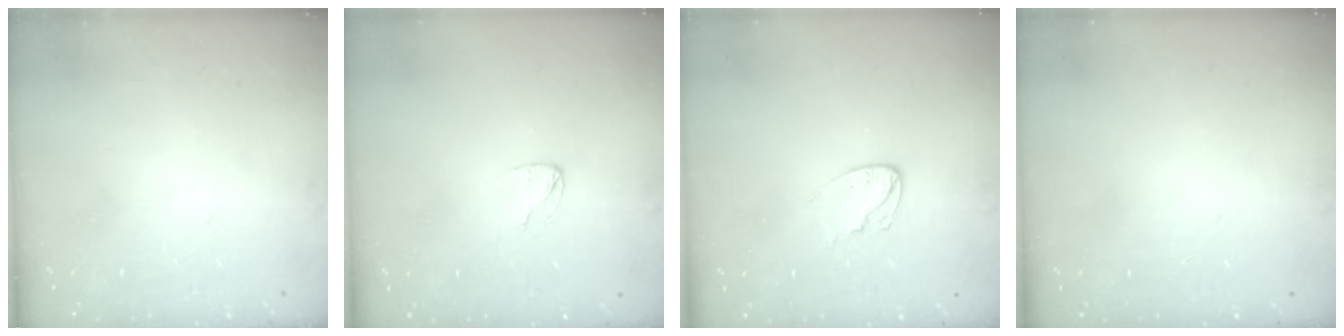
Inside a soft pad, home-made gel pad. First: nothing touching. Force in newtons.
{"total": 3.6, "press": 3.6, "slide": 0.2}
{"total": 6.3, "press": 6.2, "slide": 0.6}
{"total": 0.0}